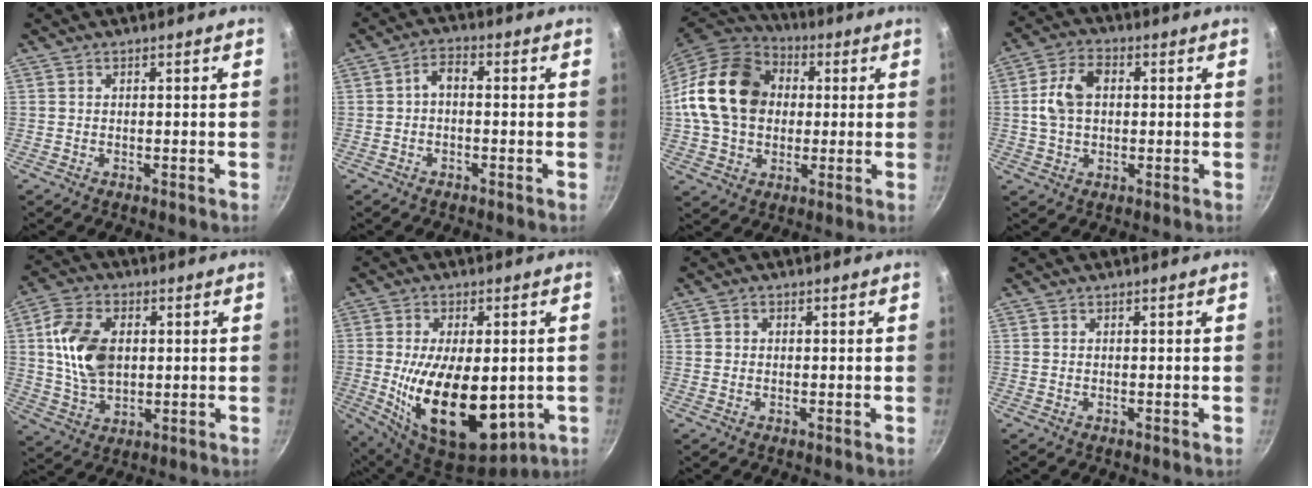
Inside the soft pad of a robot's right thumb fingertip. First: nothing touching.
{"total": 3.2, "force": [-0.6, 1.8, 2.6], "torque": [-0.047, 0.020, -0.015]}
{"total": 19.9, "force": [2.3, 15.5, 12.3], "torque": [-0.202, 0.028, 0.034]}
{"total": 8.3, "force": [0.8, 5.6, 6.1], "torque": [-0.104, 0.018, 0.007]}
{"total": 12.9, "force": [1.7, 8.4, 9.6], "torque": [-0.162, 0.002, 0.032]}
{"total": 20.5, "force": [-2.5, 10.9, 17.2], "torque": [-0.281, -0.016, -0.023]}
{"total": 1.0, "force": [0.1, 0.9, 0.4], "torque": [-0.005, 0.002, -0.001]}
{"total": 0.0}